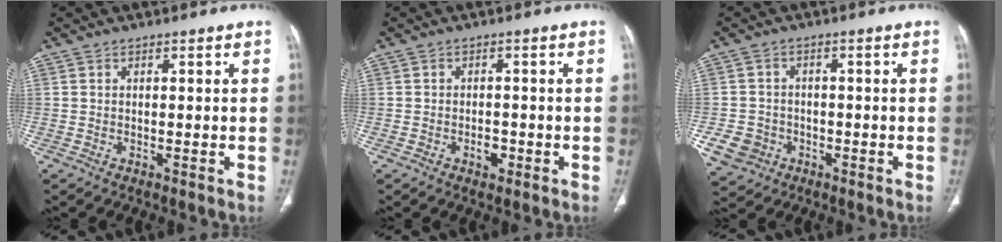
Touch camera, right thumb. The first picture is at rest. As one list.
[{"total": 2.3, "force": [-1.0, 1.5, 1.5], "torque": [-0.015, 0.005, -0.012]}, {"total": 6.2, "force": [-2.3, 5.5, 1.7], "torque": [-0.028, 0.015, -0.032]}]